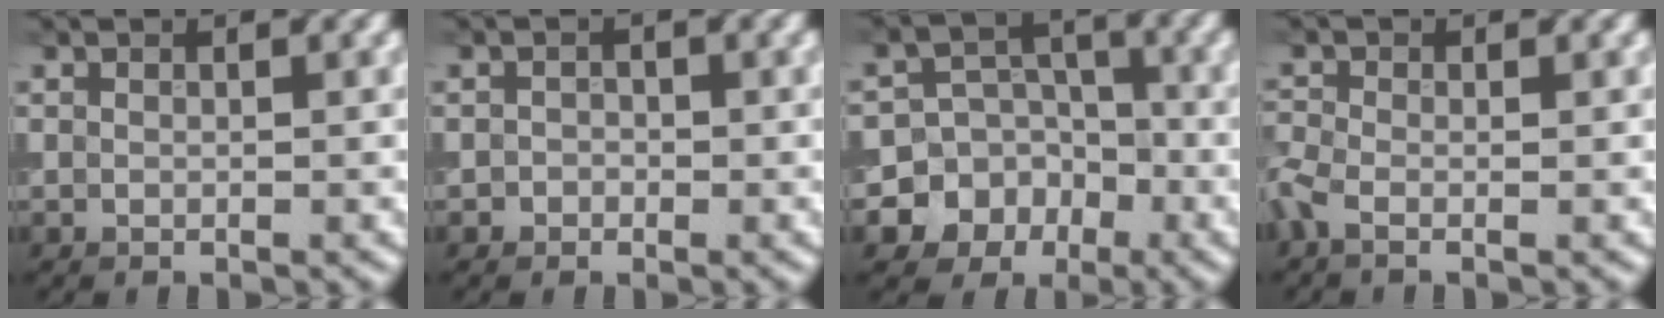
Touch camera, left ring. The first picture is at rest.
{"total": 0.9, "force": [-0.3, 0.9, 0.2], "torque": [0.008, -0.002, -0.010]}
{"total": 9.6, "force": [-4.3, 8.4, 1.4], "torque": [-0.015, -0.011, -0.086]}
{"total": 1.6, "force": [-0.8, 0.7, 1.2], "torque": [-0.033, -0.004, -0.027]}